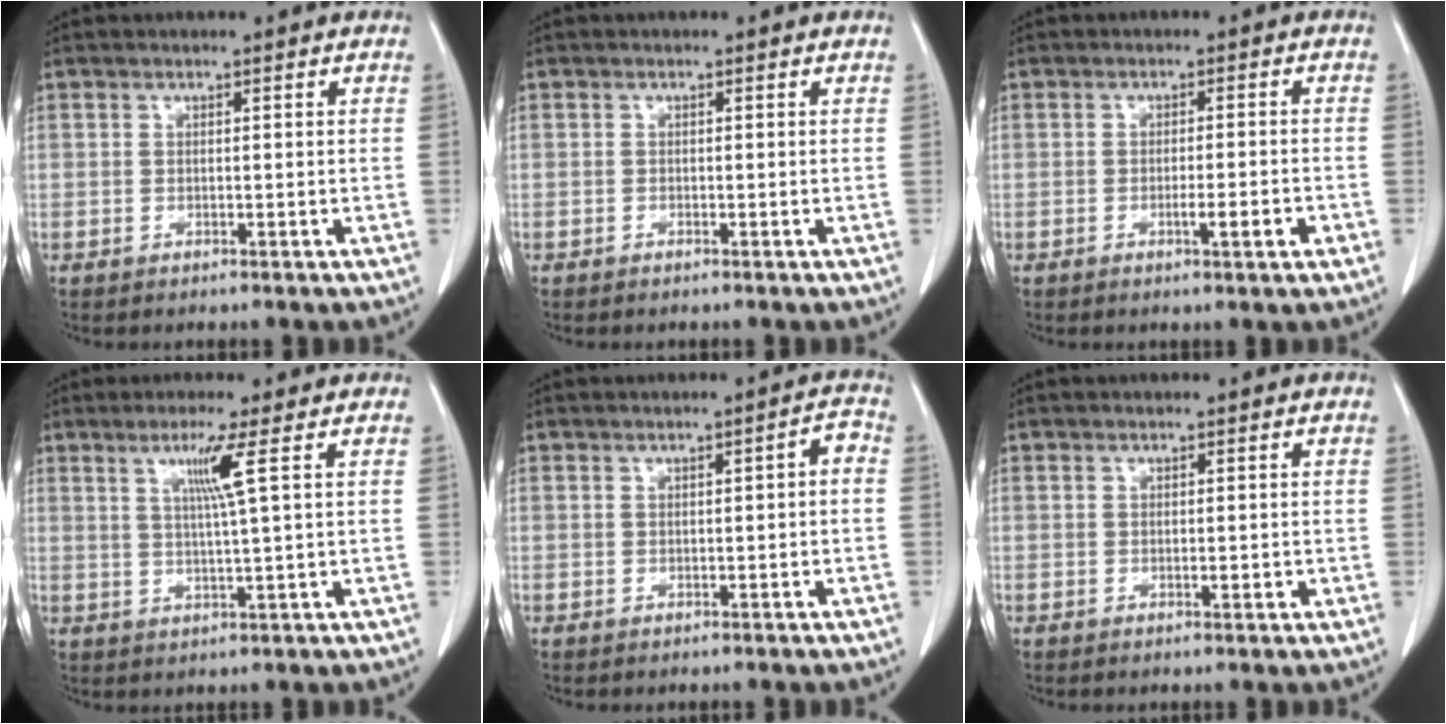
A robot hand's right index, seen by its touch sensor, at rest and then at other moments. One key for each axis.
{"total": 0.0}
{"total": 3.4, "fx": -1.4, "fy": 0.1, "fz": 3.1, "tx": -0.047, "ty": -0.003, "tz": -0.020}
{"total": 4.8, "fx": 1.8, "fy": -1.4, "fz": 4.3, "tx": -0.084, "ty": -0.006, "tz": 0.036}
{"total": 2.0, "fx": -0.3, "fy": 0.4, "fz": 1.9, "tx": -0.020, "ty": 0.007, "tz": -0.006}
{"total": 0.9, "fx": -0.2, "fy": 0.4, "fz": 0.8, "tx": -0.013, "ty": 0.001, "tz": -0.002}